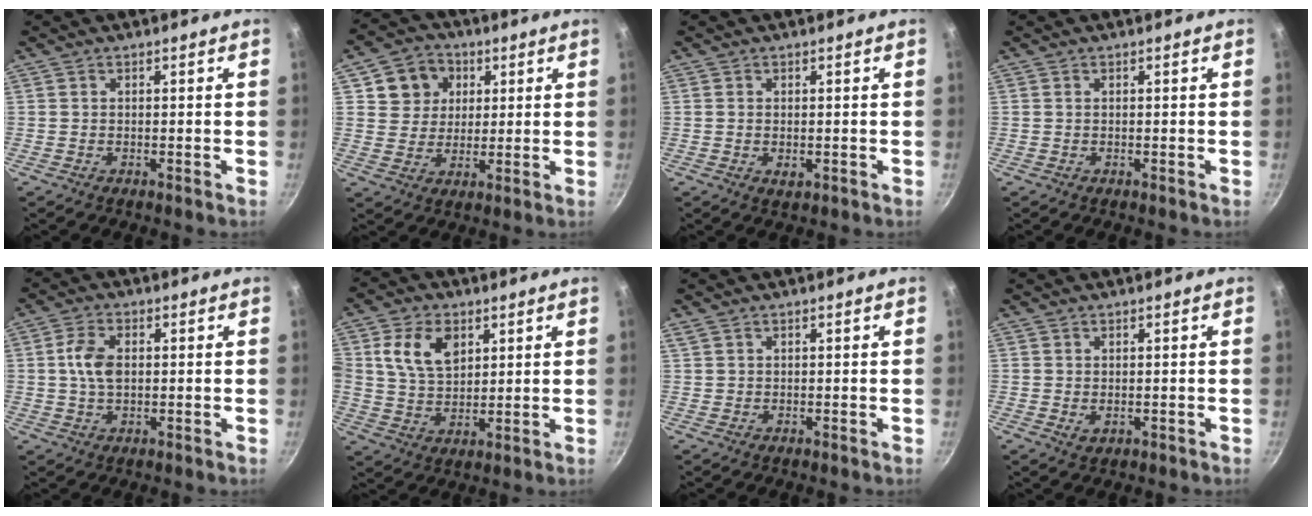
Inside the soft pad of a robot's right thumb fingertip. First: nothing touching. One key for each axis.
{"total": 9.0, "fx": 3.2, "fy": 7.9, "fz": 2.9, "tx": -0.015, "ty": 0.005, "tz": 0.049}
{"total": 1.8, "fx": -0.2, "fy": 1.1, "fz": 1.4, "tx": -0.023, "ty": -0.004, "tz": -0.002}
{"total": 0.0}
{"total": 6.0, "fx": 0.6, "fy": 3.7, "fz": 4.7, "tx": -0.083, "ty": 0.008, "tz": 0.008}
{"total": 10.0, "fx": 3.5, "fy": 6.8, "fz": 6.5, "tx": -0.104, "ty": -0.011, "tz": 0.063}
{"total": 0.8, "fx": 0.5, "fy": 0.4, "fz": 0.5, "tx": -0.010, "ty": 0.004, "tz": 0.012}
{"total": 1.5, "fx": 0.2, "fy": 1.1, "fz": 1.0, "tx": -0.013, "ty": -0.009, "tz": 0.005}